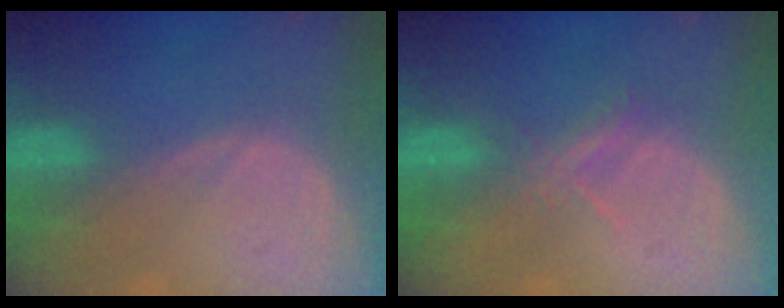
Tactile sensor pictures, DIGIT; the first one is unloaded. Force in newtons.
{"total": 2.6, "press": 2.5, "slide": 0.9}